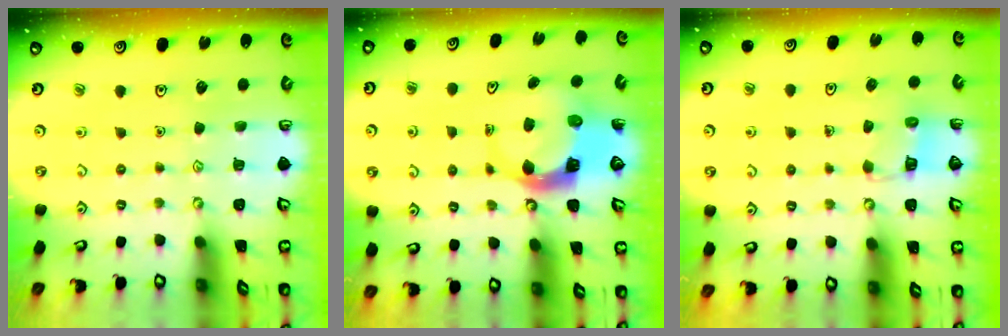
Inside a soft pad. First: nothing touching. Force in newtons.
{"total": 6.1, "press": 6.0, "slide": 0.9}
{"total": 4.0, "press": 3.9, "slide": 0.2}